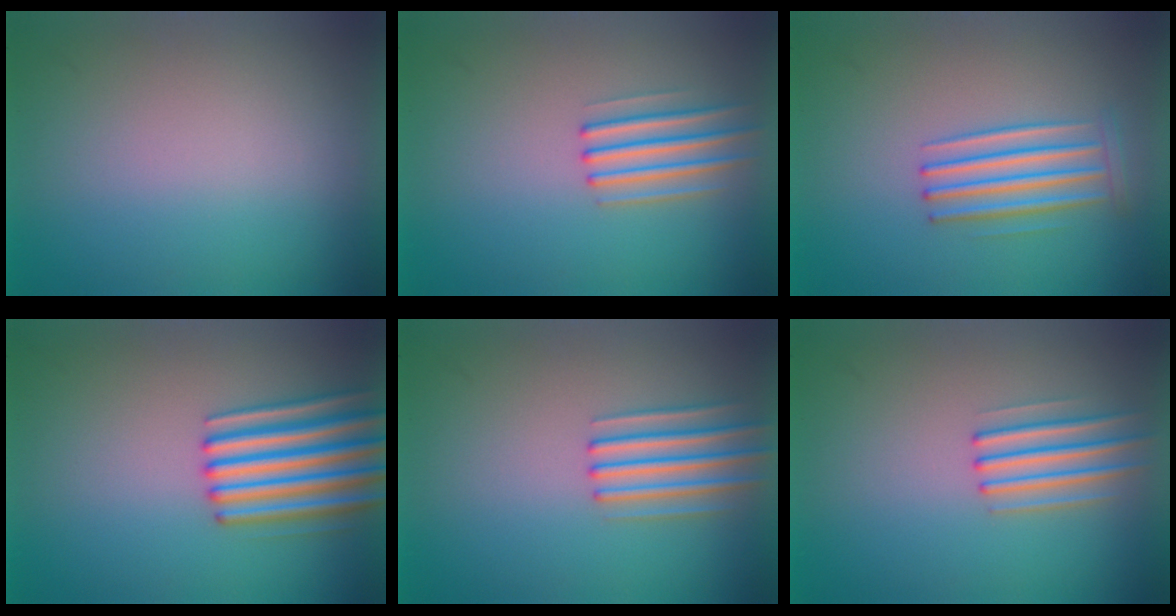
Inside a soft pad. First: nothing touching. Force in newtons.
{"total": 2.1}
{"total": 2.9}
{"total": 4.7}
{"total": 2.7}
{"total": 2.1}